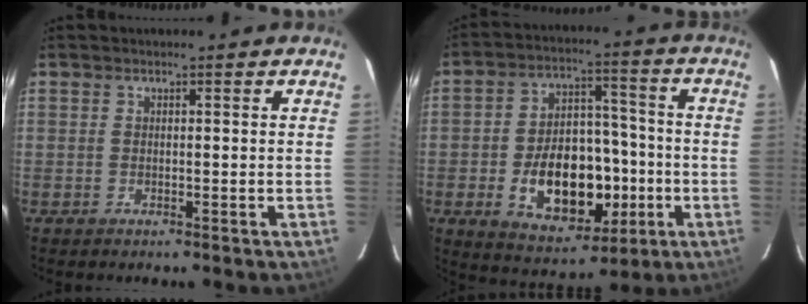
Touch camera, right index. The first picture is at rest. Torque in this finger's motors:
{"motor_torque": [1.20, -0.93, 0.72, 0.17]}